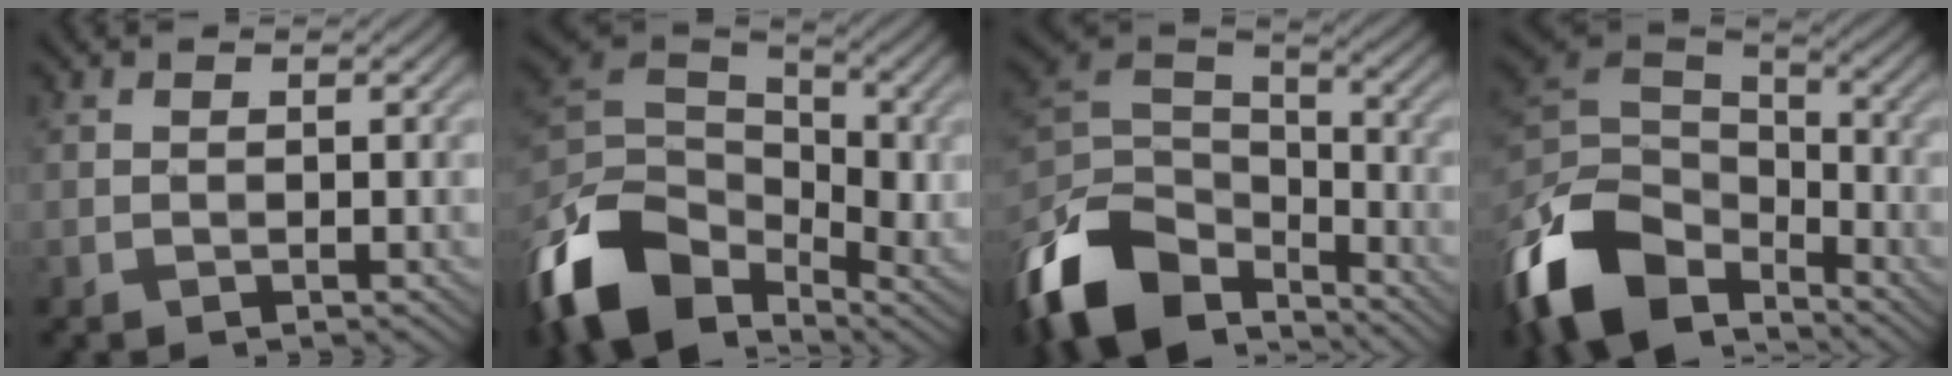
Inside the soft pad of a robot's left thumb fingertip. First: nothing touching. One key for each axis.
{"total": 14.2, "fx": -6.0, "fy": 9.7, "fz": 8.4, "tx": -0.221, "ty": -0.002, "tz": -0.127}
{"total": 13.8, "fx": -8.7, "fy": 8.1, "fz": 7.1, "tx": -0.195, "ty": -0.003, "tz": -0.172}
{"total": 13.7, "fx": -7.9, "fy": 8.4, "fz": 7.4, "tx": -0.198, "ty": -0.004, "tz": -0.163}